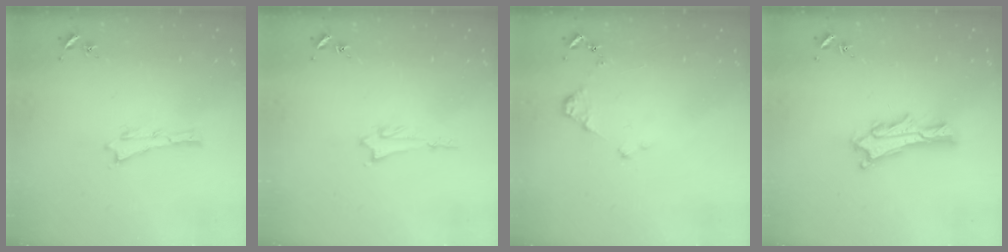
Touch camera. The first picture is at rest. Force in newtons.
{"total": 1.4, "press": 1.4, "slide": 0.2}
{"total": 1.2, "press": 1.2, "slide": 0.2}
{"total": 3.9, "press": 3.9, "slide": 0.4}